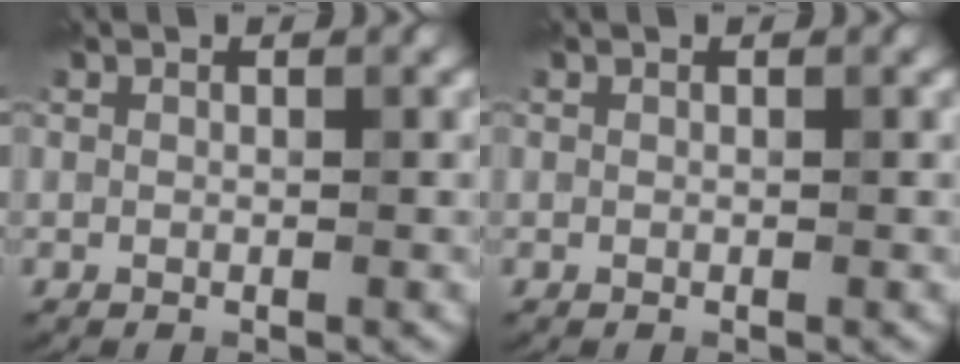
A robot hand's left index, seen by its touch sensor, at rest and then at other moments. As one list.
[{"total": 0.0}]